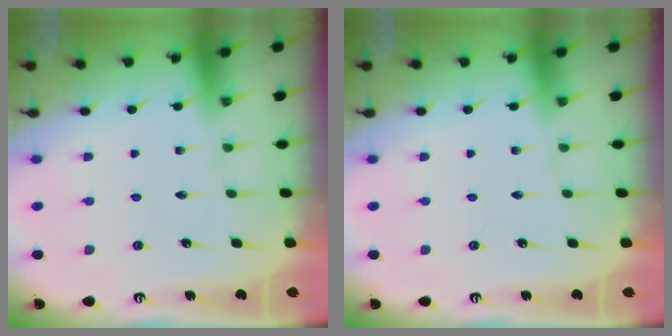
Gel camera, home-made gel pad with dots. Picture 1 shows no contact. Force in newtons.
{"total": 0.0}